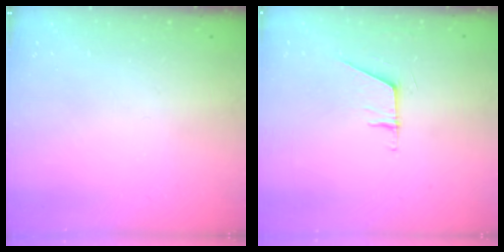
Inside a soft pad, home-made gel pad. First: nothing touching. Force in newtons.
{"total": 5.8, "press": 5.8, "slide": 0.6}